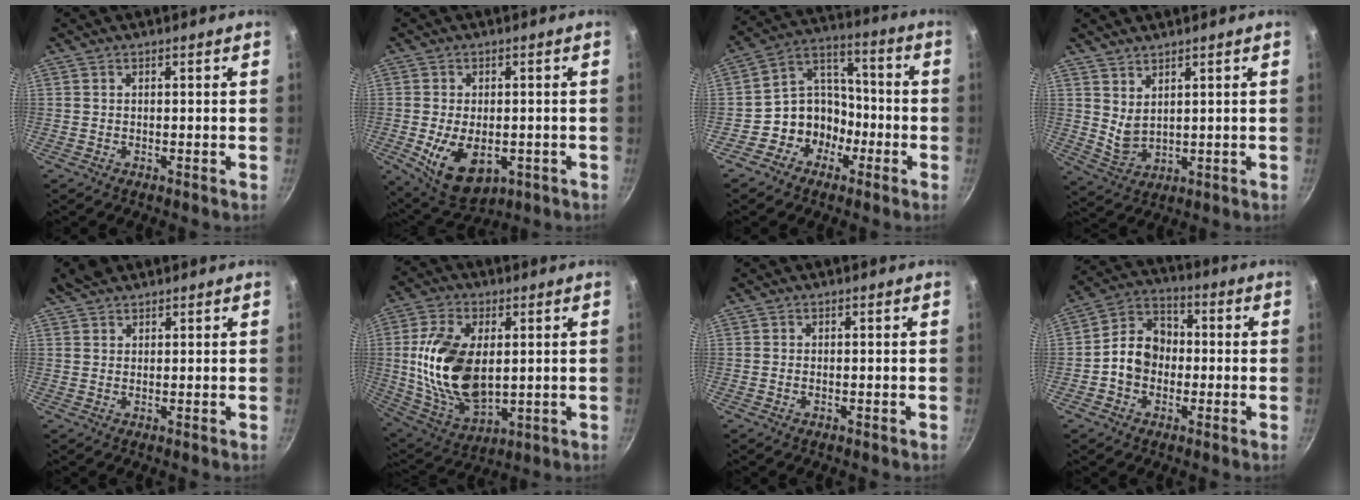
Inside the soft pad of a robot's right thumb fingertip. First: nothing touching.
{"total": 11.5, "force": [-2.7, 7.1, 8.7], "torque": [-0.128, -0.007, -0.025]}
{"total": 10.9, "force": [-4.4, 9.2, 3.9], "torque": [-0.008, 0.069, -0.085]}
{"total": 4.7, "force": [3.0, 2.4, 2.7], "torque": [-0.045, -0.031, 0.066]}
{"total": 3.6, "force": [2.9, 1.7, 1.2], "torque": [-0.013, 0.000, 0.050]}
{"total": 18.7, "force": [1.9, 10.9, 15.1], "torque": [-0.276, -0.012, 0.048]}
{"total": 0.5, "force": [-0.2, 0.3, 0.4], "torque": [-0.007, 0.002, -0.003]}
{"total": 10.1, "force": [-1.2, 8.2, 5.8], "torque": [-0.061, 0.032, -0.038]}